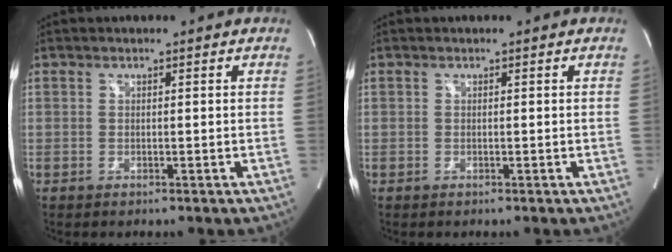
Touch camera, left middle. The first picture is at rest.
{"total": 0.0}